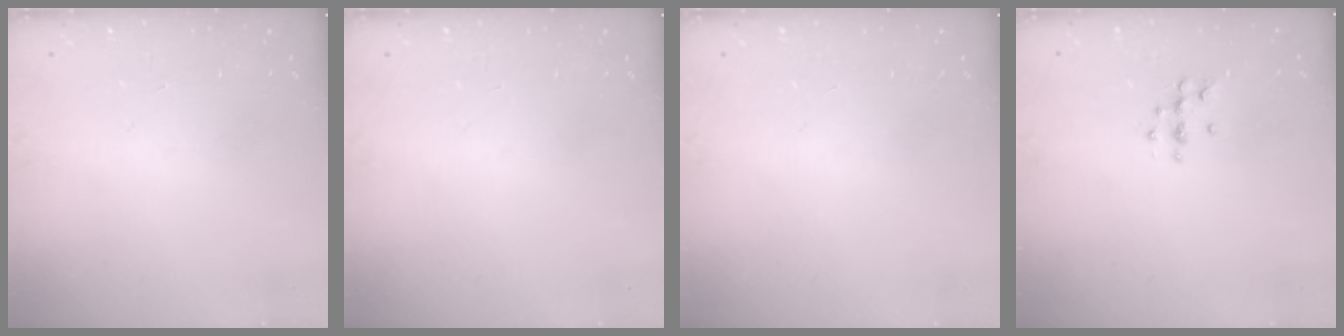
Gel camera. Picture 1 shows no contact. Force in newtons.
{"total": 0.0}
{"total": 0.0}
{"total": 7.3, "press": 7.2, "slide": 1.2}